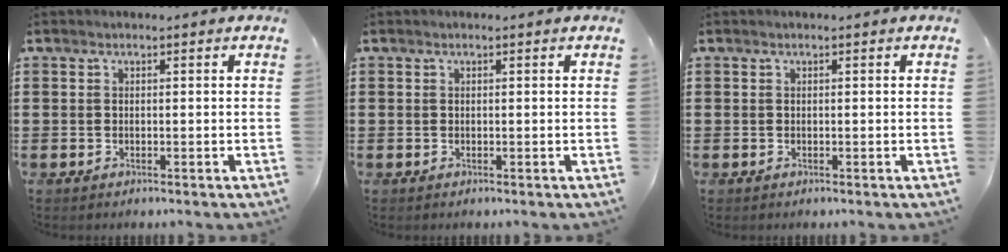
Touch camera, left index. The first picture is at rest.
{"total": 0.0}
{"total": 0.0}